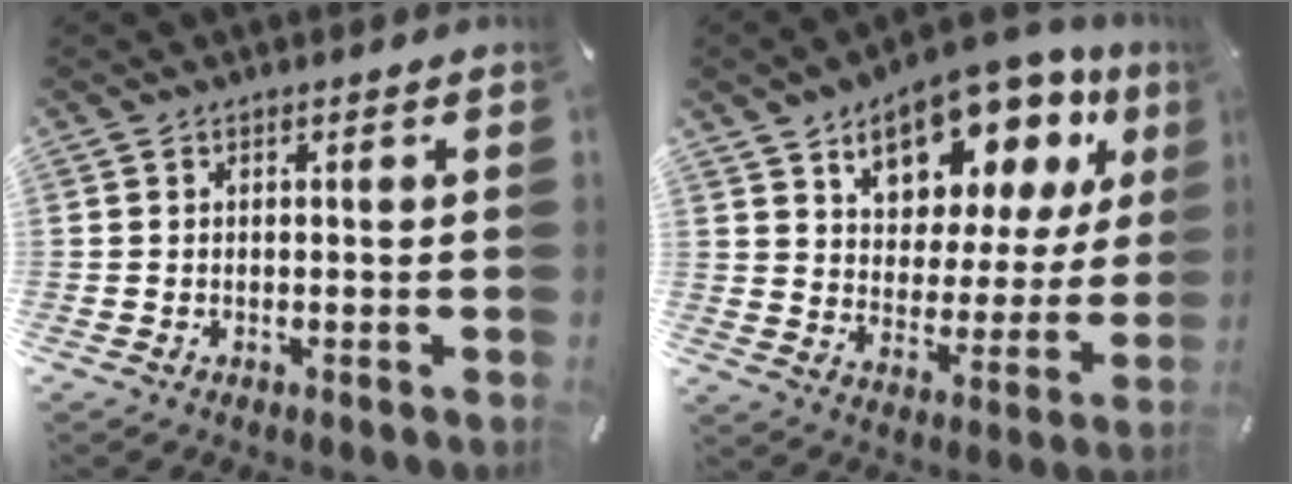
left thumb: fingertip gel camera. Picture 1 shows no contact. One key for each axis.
{"total": 16.2, "fx": 11.5, "fy": 8.5, "fz": 7.6, "tx": -0.123, "ty": -0.080, "tz": 0.195}